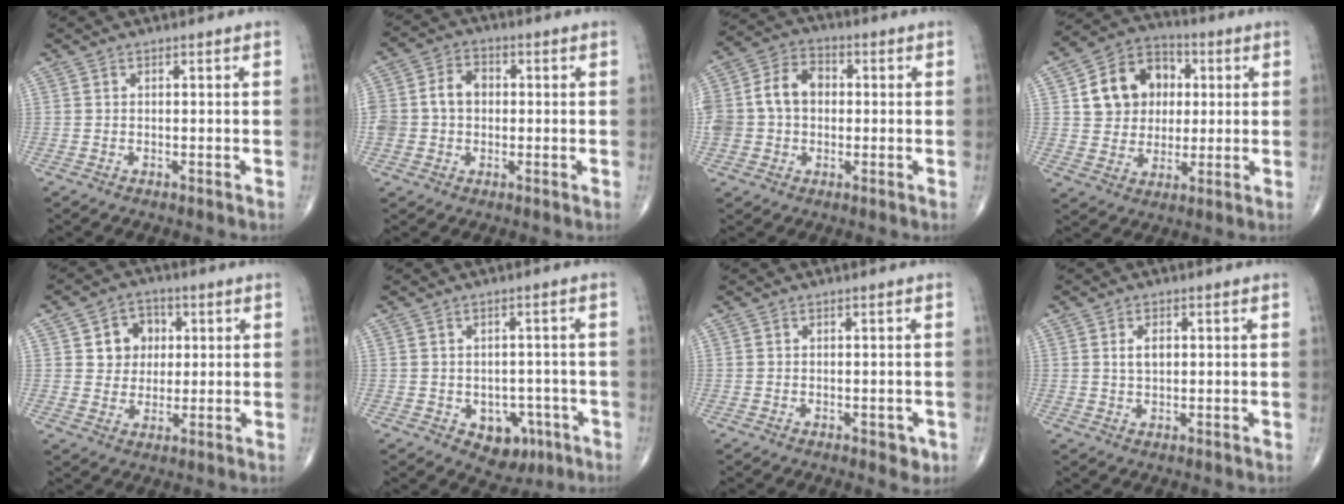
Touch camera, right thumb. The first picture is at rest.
{"total": 8.5, "force": [0.3, 6.7, 5.2], "torque": [-0.090, 0.025, 0.004]}
{"total": 13.0, "force": [0.7, 10.1, 8.1], "torque": [-0.160, 0.034, 0.011]}
{"total": 13.8, "force": [2.9, 11.5, 7.1], "torque": [-0.082, 0.010, 0.049]}
{"total": 7.6, "force": [1.9, 6.5, 3.3], "torque": [-0.013, -0.002, 0.030]}
{"total": 7.1, "force": [-2.7, 5.2, 4.1], "torque": [-0.015, 0.018, -0.025]}
{"total": 2.3, "force": [-0.8, 1.4, 1.6], "torque": [-0.005, 0.000, -0.006]}
{"total": 3.1, "force": [0.8, 1.9, 2.4], "torque": [-0.039, -0.002, 0.016]}